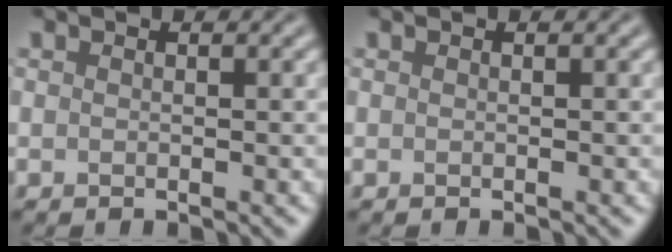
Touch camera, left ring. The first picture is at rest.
{"total": 0.0}